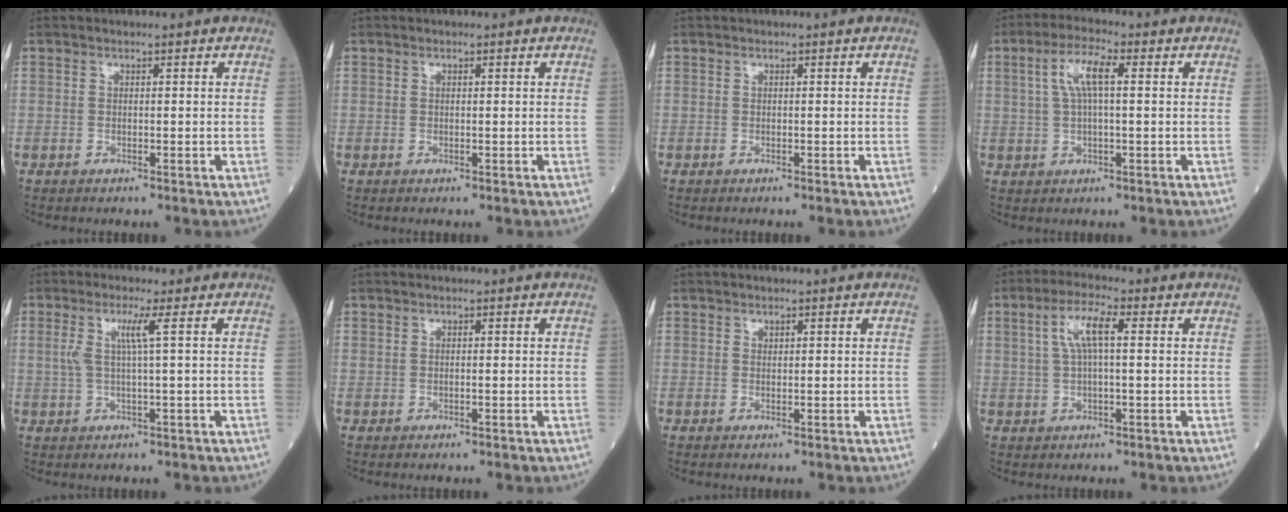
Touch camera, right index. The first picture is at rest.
{"total": 0.0}
{"total": 0.0}
{"total": 6.0, "force": [1.5, 1.2, 5.6], "torque": [-0.118, 0.017, 0.031]}
{"total": 3.8, "force": [1.0, -0.7, 3.6], "torque": [-0.079, 0.002, 0.021]}
{"total": 0.0}
{"total": 0.0}
{"total": 5.8, "force": [1.5, 1.1, 5.5], "torque": [-0.115, 0.017, 0.030]}